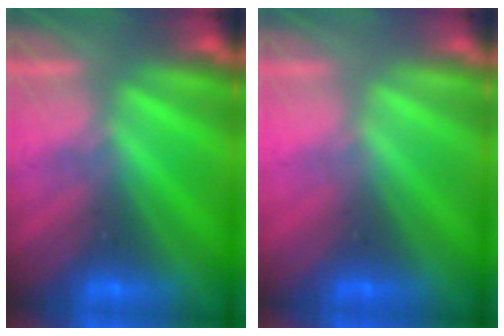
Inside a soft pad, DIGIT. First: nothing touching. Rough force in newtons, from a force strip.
{"total": 3.1}